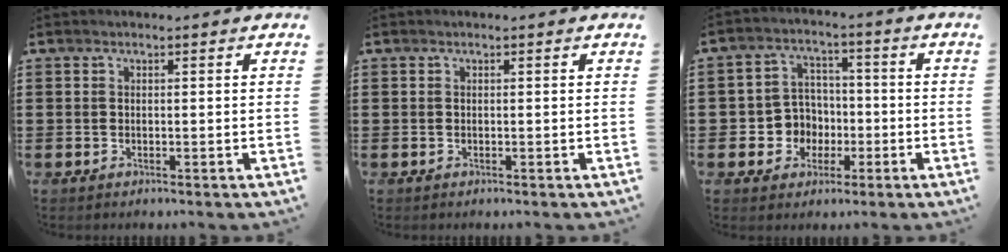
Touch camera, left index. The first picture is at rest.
{"total": 0.0}
{"total": 5.8, "force": [-1.3, 5.5, 1.3], "torque": [-0.050, 0.014, -0.026]}